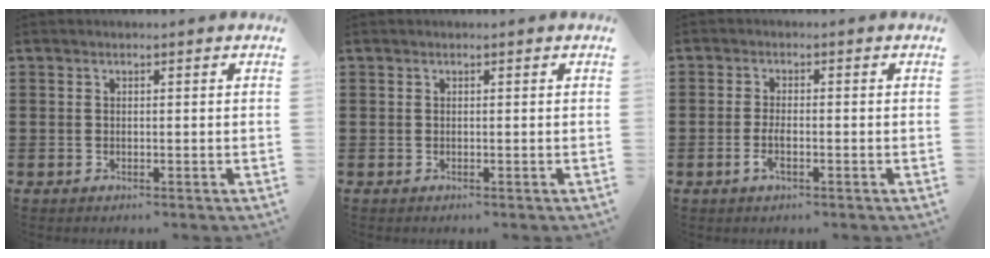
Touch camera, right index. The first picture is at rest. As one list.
[{"total": 0.0}, {"total": 2.5, "force": [-1.0, 0.5, 2.3], "torque": [-0.048, -0.005, -0.020]}]